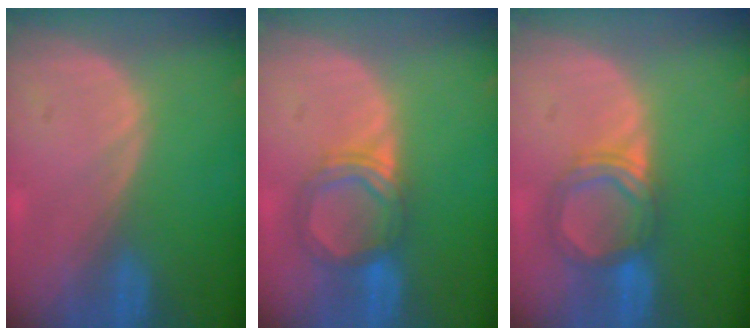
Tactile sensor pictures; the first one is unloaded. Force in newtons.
{"total": 5.5, "press": 5.2, "slide": 1.8}
{"total": 5.5, "press": 5.2, "slide": 1.8}